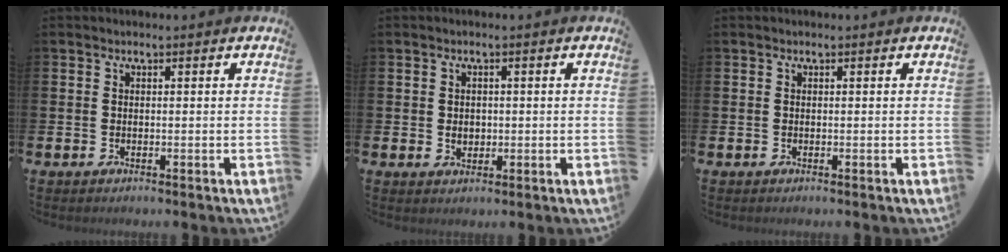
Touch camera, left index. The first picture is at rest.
{"total": 1.6, "force": [0.2, 1.3, 0.7], "torque": [-0.004, 0.005, -0.001]}
{"total": 0.0}